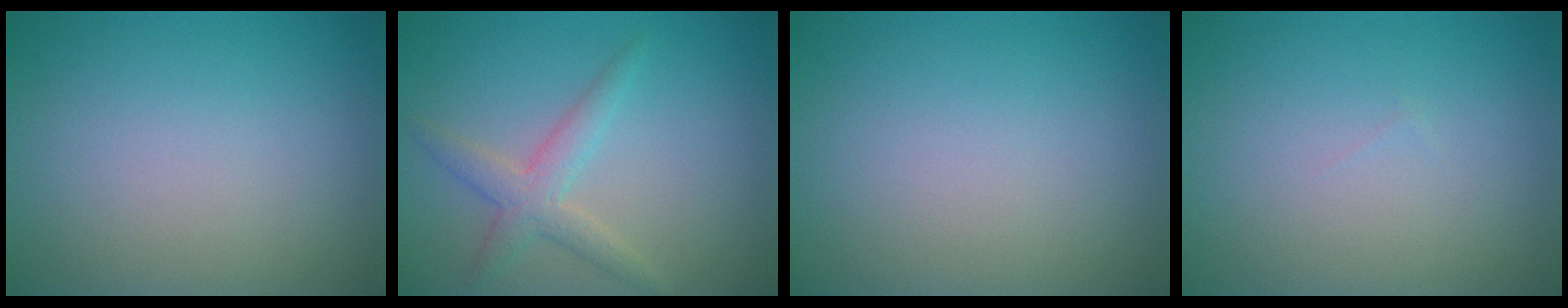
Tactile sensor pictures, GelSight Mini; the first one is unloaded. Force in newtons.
{"total": 2.7, "press": 2.7, "slide": 0.0}
{"total": 0.0}
{"total": 0.0}